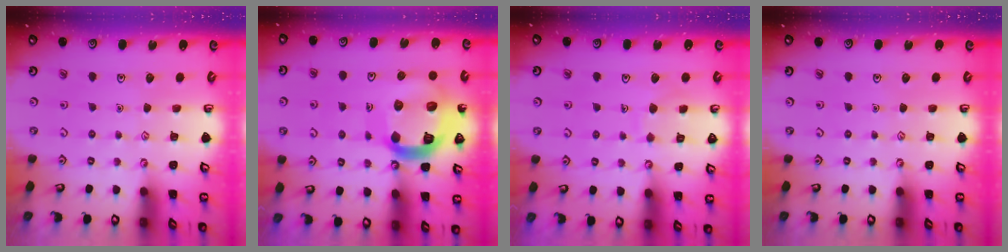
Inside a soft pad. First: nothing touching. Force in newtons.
{"total": 20.6, "press": 20.4, "slide": 2.4}
{"total": 5.8, "press": 5.8, "slide": 0.6}
{"total": 0.0}